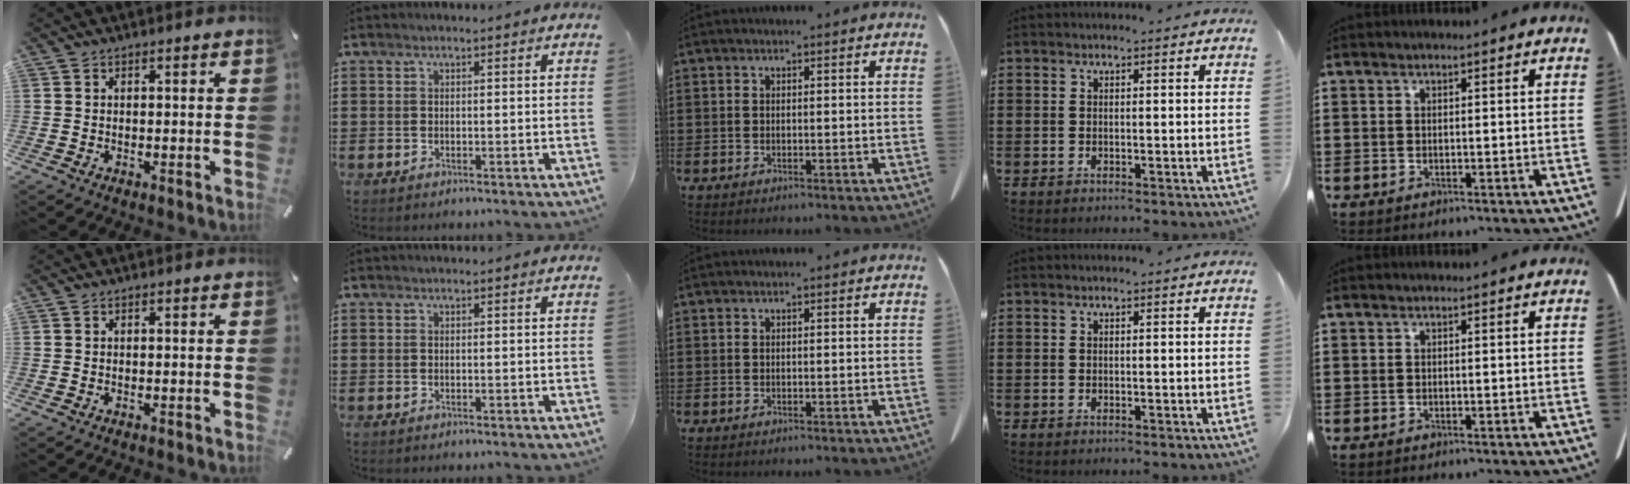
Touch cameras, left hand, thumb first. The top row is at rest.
{}